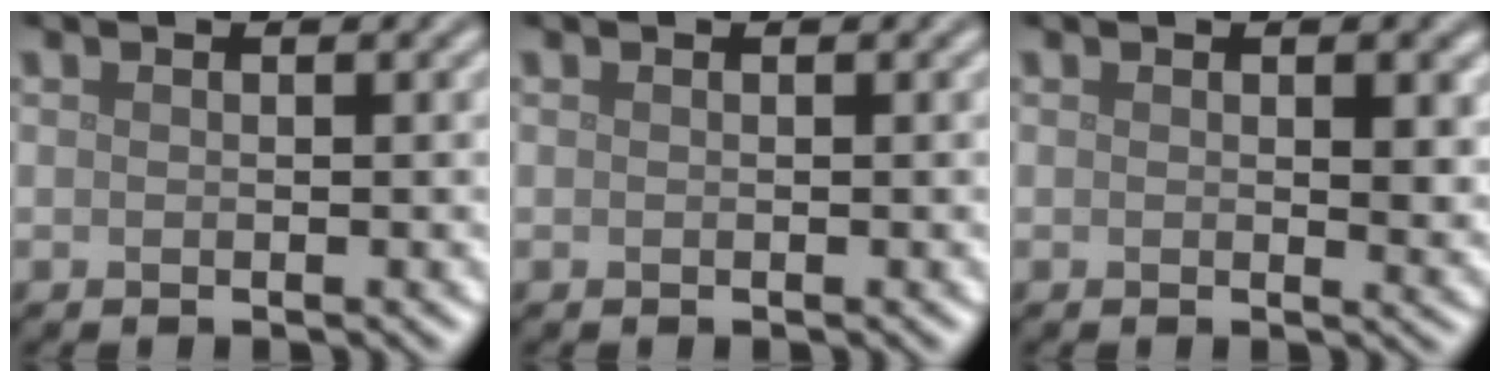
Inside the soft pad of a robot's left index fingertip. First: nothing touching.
{"total": 0.0}
{"total": 2.4, "force": [0.4, 0.9, 2.1], "torque": [-0.026, -0.006, 0.008]}